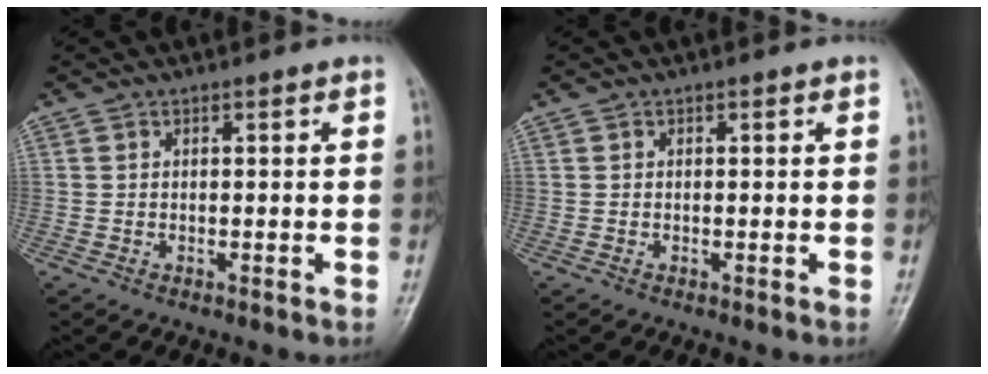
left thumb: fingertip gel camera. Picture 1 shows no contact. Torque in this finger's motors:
{"motor_torque": [0.00, 0.01, -0.05, 0.00, 0.00]}